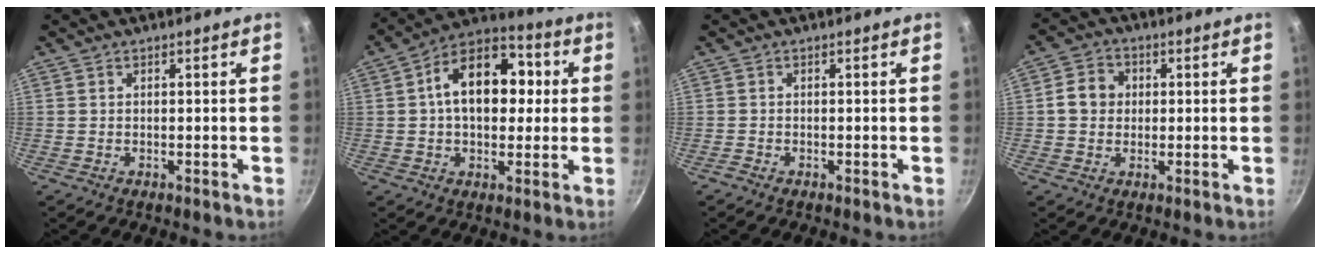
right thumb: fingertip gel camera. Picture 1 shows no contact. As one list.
[{"total": 16.4, "force": [2.3, 10.3, 12.5], "torque": [-0.160, 0.028, 0.026]}, {"total": 0.6, "force": [-0.5, 0.1, 0.2], "torque": [-0.008, -0.002, -0.015]}, {"total": 6.0, "force": [0.5, 5.2, 2.9], "torque": [-0.040, 0.013, 0.002]}]